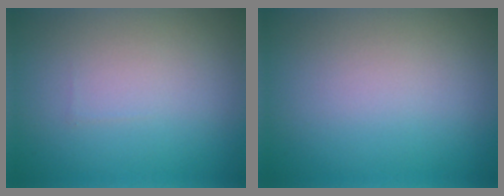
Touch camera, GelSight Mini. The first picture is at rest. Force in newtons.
{"total": 0.0}